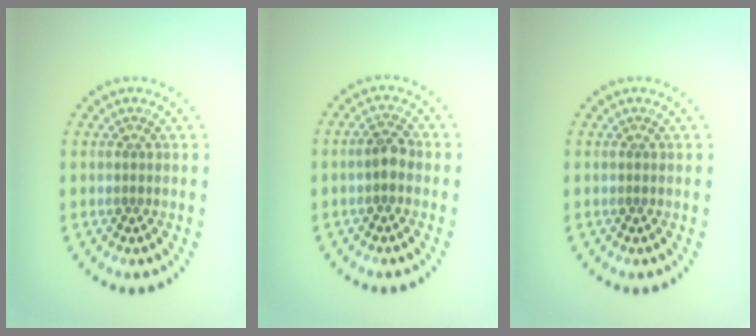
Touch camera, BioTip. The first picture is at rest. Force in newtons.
{"total": 1.9, "press": 1.8, "slide": 0.6}
{"total": 0.0}